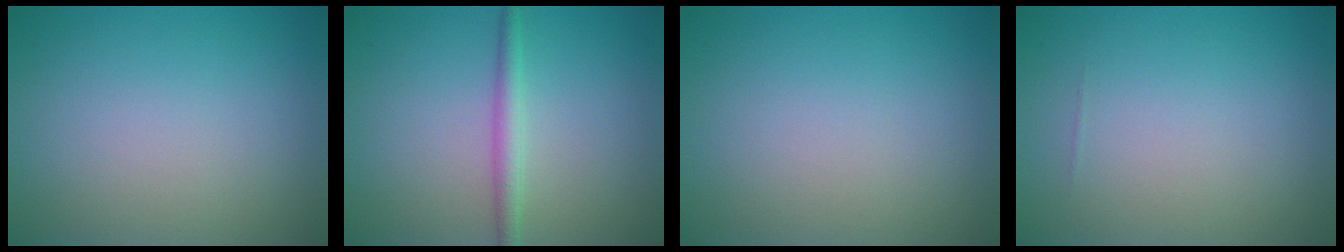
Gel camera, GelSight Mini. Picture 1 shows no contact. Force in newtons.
{"total": 2.0, "press": 2.0, "slide": 0.0}
{"total": 0.0}
{"total": 0.0}